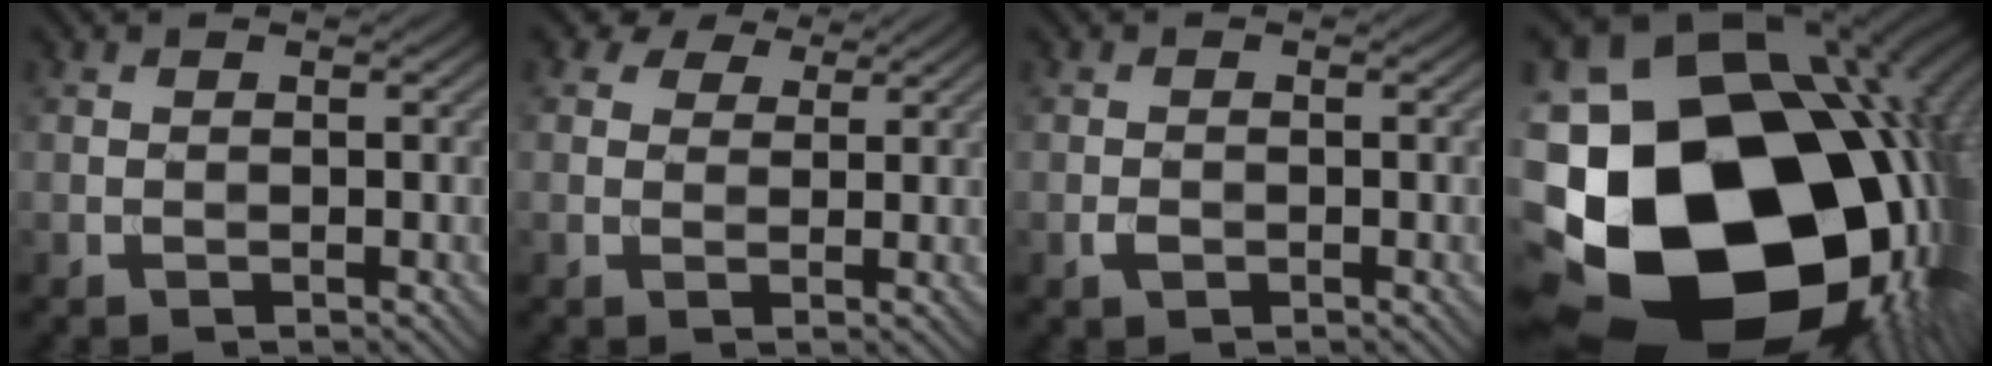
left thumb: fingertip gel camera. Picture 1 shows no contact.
{"total": 4.9, "force": [3.4, 3.0, 2.0], "torque": [-0.044, -0.004, 0.063]}
{"total": 1.0, "force": [-0.5, 0.7, 0.6], "torque": [-0.012, -0.001, -0.010]}
{"total": 24.9, "force": [-5.5, 18.8, 15.4], "torque": [-0.290, -0.061, -0.090]}